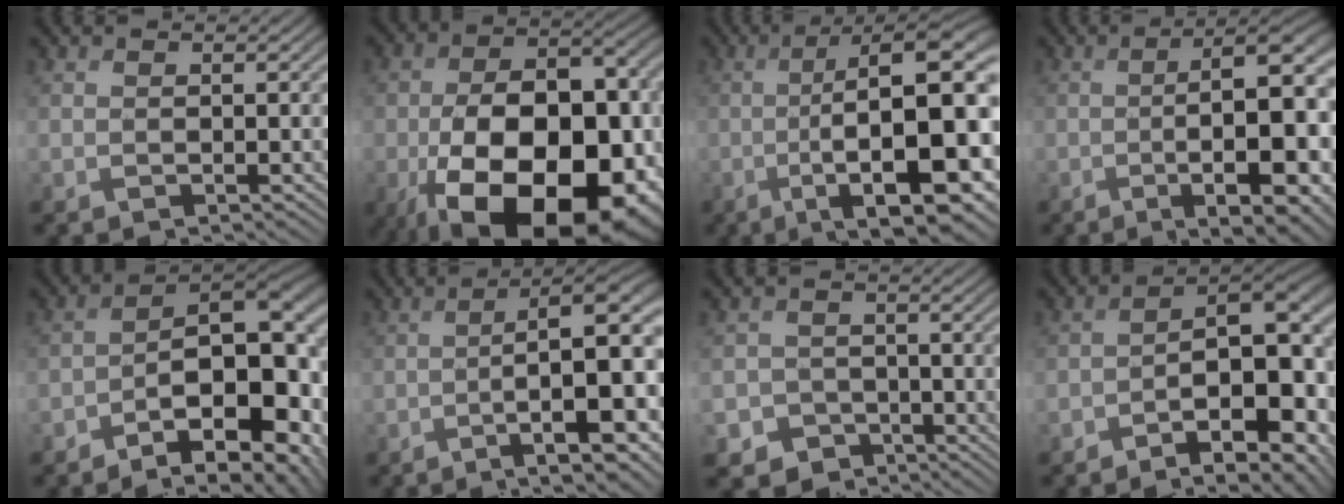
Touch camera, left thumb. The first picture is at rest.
{"total": 22.6, "force": [-8.7, 13.7, 15.7], "torque": [-0.206, -0.026, -0.115]}
{"total": 17.8, "force": [-3.4, 5.8, 16.5], "torque": [-0.232, -0.015, -0.042]}
{"total": 15.0, "force": [-2.5, 4.8, 14.0], "torque": [-0.195, -0.015, -0.027]}
{"total": 15.9, "force": [-5.6, 7.7, 12.8], "torque": [-0.172, -0.018, -0.075]}
{"total": 14.1, "force": [-3.2, 3.9, 13.2], "torque": [-0.177, -0.006, -0.042]}
{"total": 4.6, "force": [-2.3, 3.9, 0.9], "torque": [-0.020, -0.006, -0.044]}
{"total": 14.4, "force": [-5.3, 6.4, 11.7], "torque": [-0.149, -0.017, -0.063]}